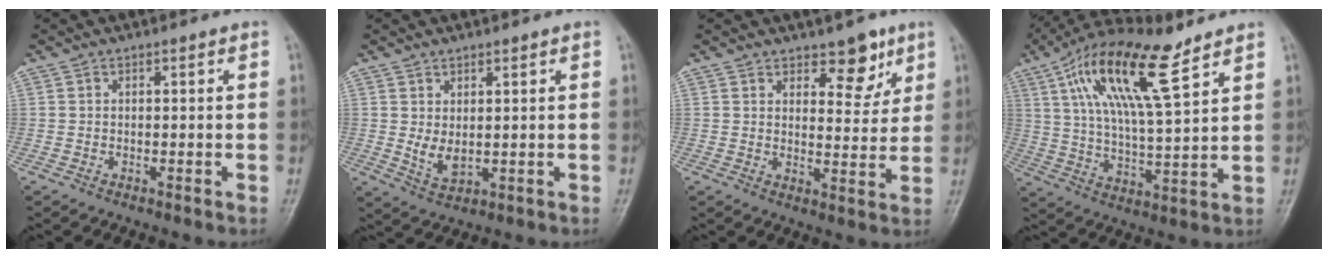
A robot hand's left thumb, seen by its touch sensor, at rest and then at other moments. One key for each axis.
{"total": 4.2, "fx": 0.9, "fy": 2.3, "fz": 3.4, "tx": -0.054, "ty": -0.015, "tz": 0.027}
{"total": 6.7, "fx": 4.4, "fy": 3.4, "fz": 3.6, "tx": -0.017, "ty": -0.029, "tz": 0.063}
{"total": 17.6, "fx": 9.6, "fy": 4.9, "fz": 13.9, "tx": -0.250, "ty": -0.023, "tz": 0.177}